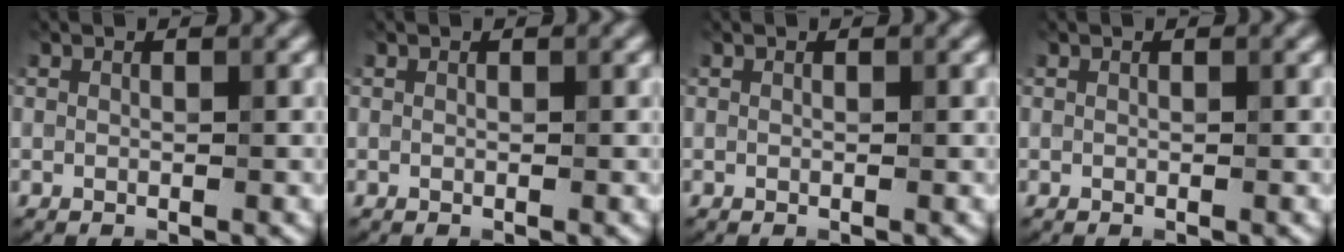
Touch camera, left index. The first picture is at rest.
{"total": 0.0}
{"total": 0.0}
{"total": 0.0}